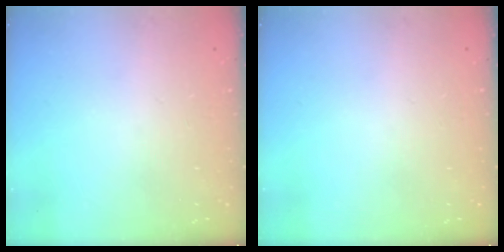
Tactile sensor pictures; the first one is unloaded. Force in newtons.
{"total": 0.0}